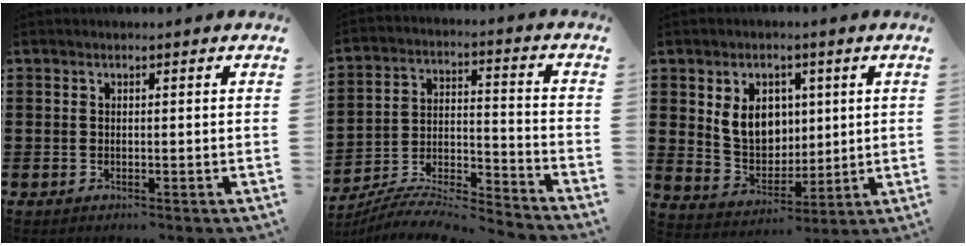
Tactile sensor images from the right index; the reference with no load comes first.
{"total": 6.9, "force": [-6.5, 0.8, 2.2], "torque": [-0.048, -0.009, -0.133]}
{"total": 7.9, "force": [1.9, 6.3, 4.4], "torque": [-0.089, 0.013, 0.035]}